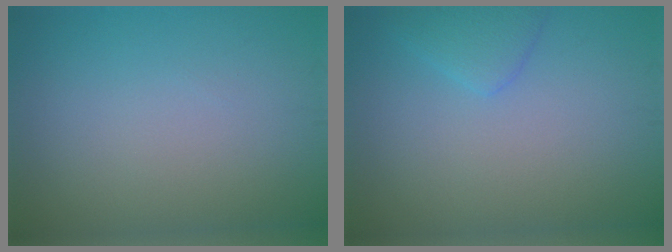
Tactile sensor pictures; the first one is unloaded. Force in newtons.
{"total": 1.9, "press": 1.9, "slide": 0.2}